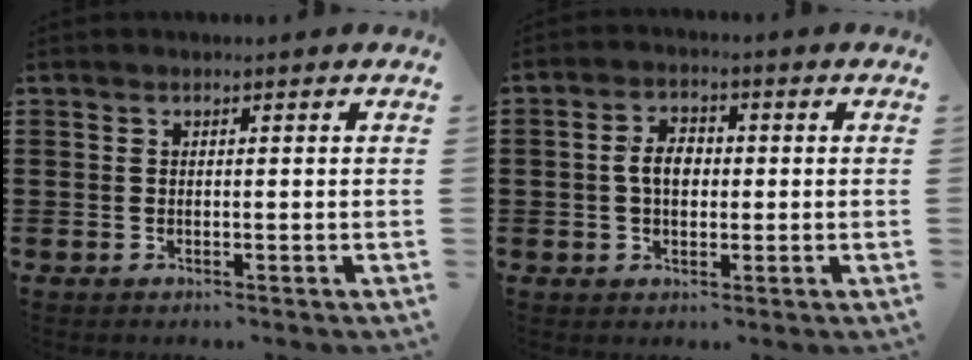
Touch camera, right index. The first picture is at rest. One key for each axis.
{"total": 4.3, "fx": 0.0, "fy": 2.7, "fz": 3.4, "tx": -0.068, "ty": 0.011, "tz": -0.003}